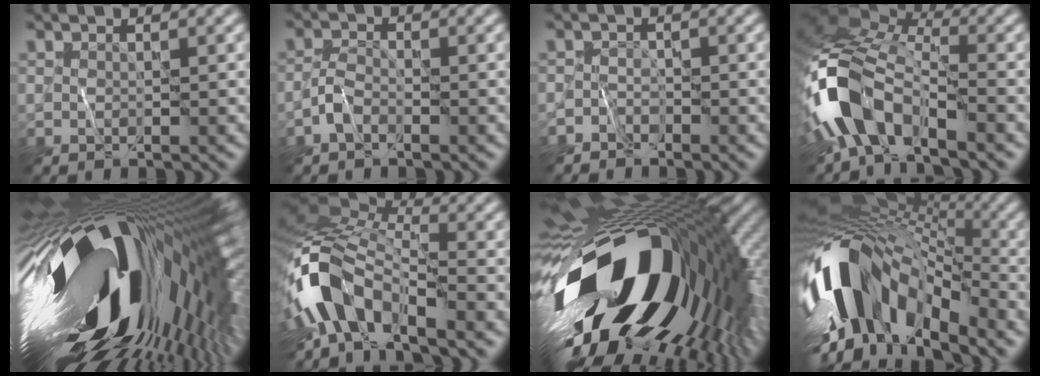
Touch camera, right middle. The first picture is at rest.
{"total": 2.0, "force": [-1.4, 1.0, 1.0], "torque": [-0.016, 0.007, -0.035]}
{"total": 1.6, "force": [-1.4, 0.8, -0.2], "torque": [0.008, 0.006, -0.033]}
{"total": 9.6, "force": [-5.3, 4.9, 6.3], "torque": [-0.121, 0.004, -0.115]}
{"total": 20.7, "force": [0.2, 8.9, 18.7], "torque": [-0.321, -0.068, -0.002]}
{"total": 8.4, "force": [-4.9, 3.9, 5.6], "torque": [-0.104, 0.011, -0.112]}
{"total": 20.4, "force": [-1.6, 11.4, 16.9], "torque": [-0.301, -0.060, -0.033]}
{"total": 15.4, "force": [-4.1, 8.7, 12.0], "torque": [-0.227, 0.003, -0.078]}